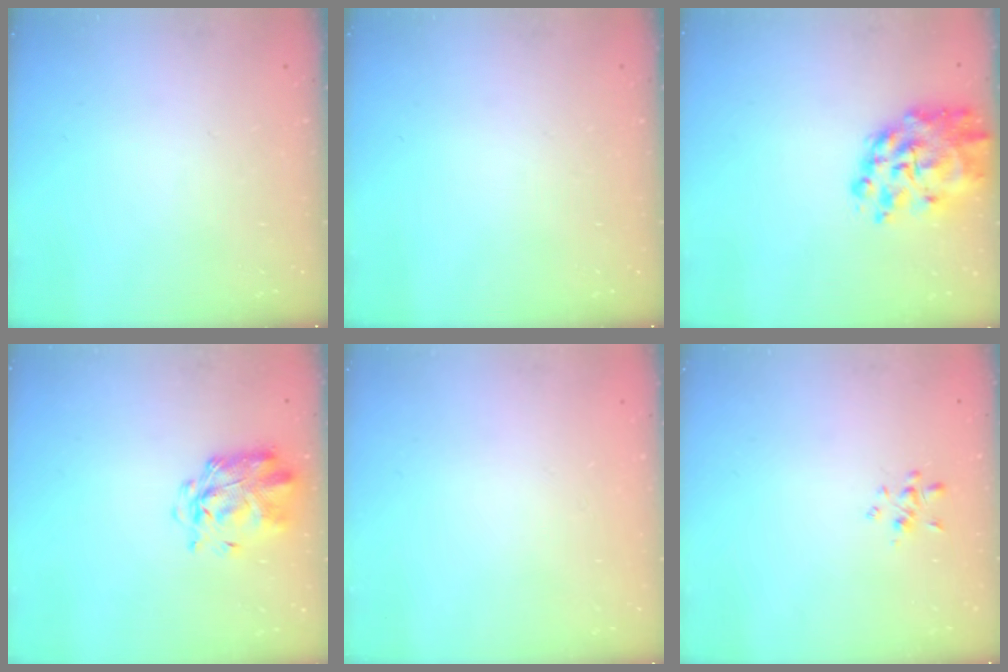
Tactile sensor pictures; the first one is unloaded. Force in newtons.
{"total": 0.0}
{"total": 9.9, "press": 9.5, "slide": 2.8}
{"total": 2.9, "press": 2.8, "slide": 0.8}
{"total": 1.8, "press": 1.8, "slide": 0.2}
{"total": 1.9, "press": 1.8, "slide": 0.7}